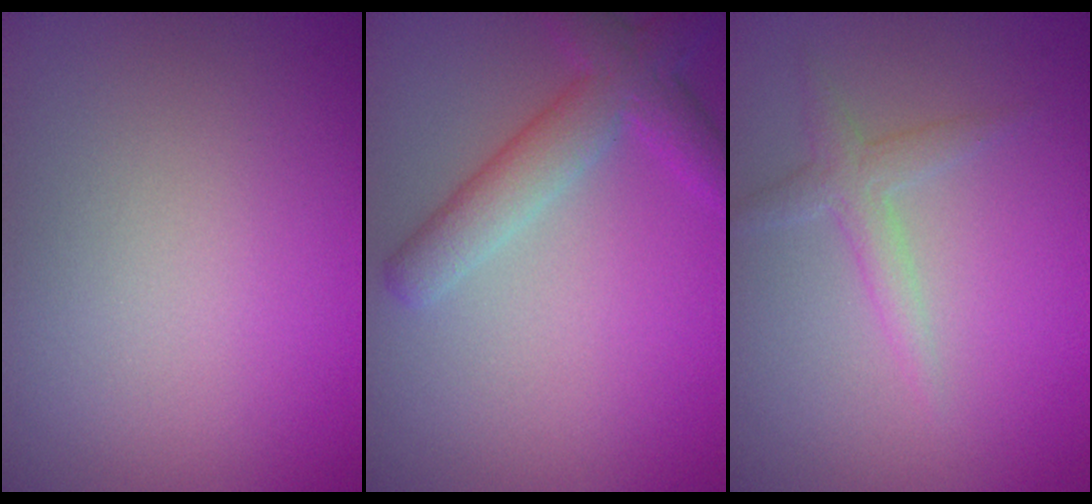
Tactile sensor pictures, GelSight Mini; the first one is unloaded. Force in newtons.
{"total": 4.1, "press": 4.1, "slide": 0.2}
{"total": 1.9, "press": 1.9, "slide": 0.0}